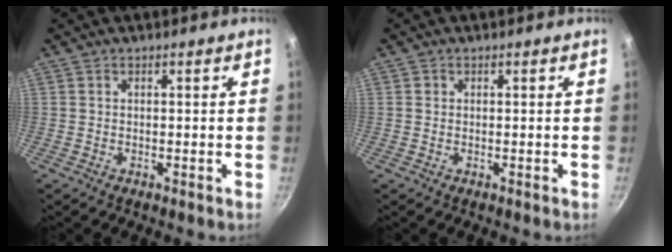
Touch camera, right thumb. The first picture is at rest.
{"total": 0.0}